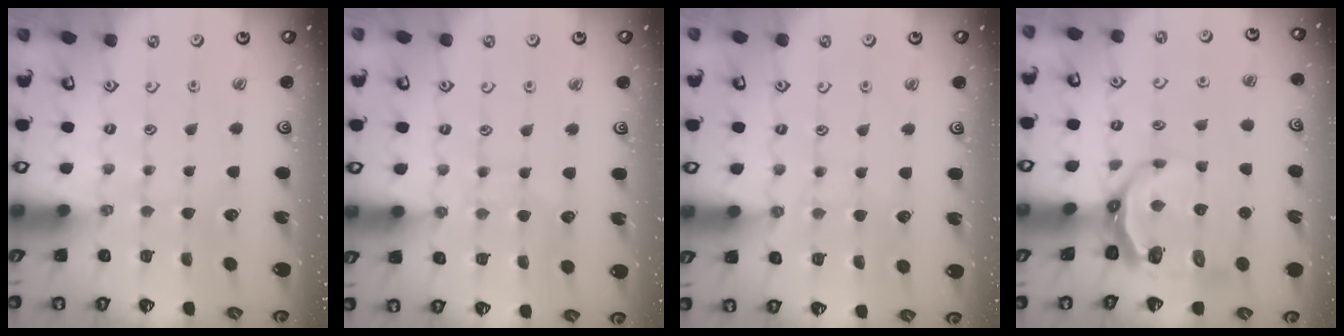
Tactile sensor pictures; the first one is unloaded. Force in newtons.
{"total": 7.1, "press": 7.0, "slide": 0.6}
{"total": 5.5, "press": 5.4, "slide": 0.7}
{"total": 8.1, "press": 7.4, "slide": 3.4}